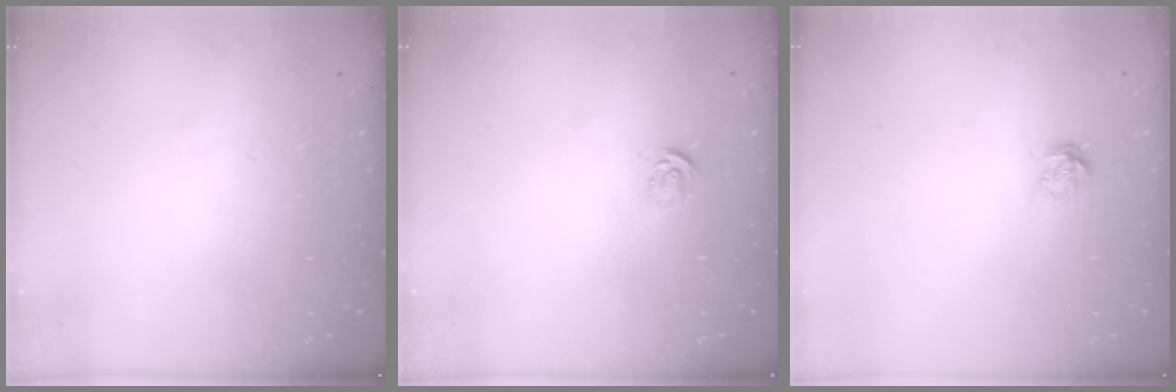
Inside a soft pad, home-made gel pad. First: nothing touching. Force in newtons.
{"total": 3.0, "press": 3.0, "slide": 0.1}
{"total": 3.8, "press": 3.7, "slide": 0.3}